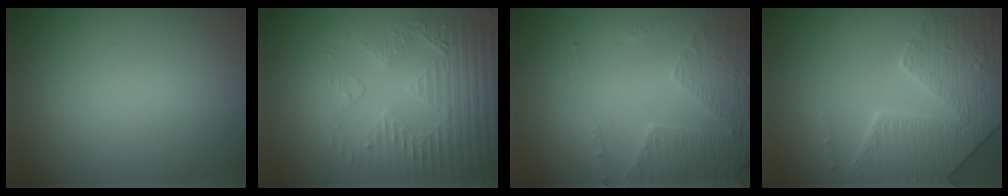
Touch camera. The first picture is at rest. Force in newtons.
{"total": 5.1, "press": 3.5, "slide": 3.8}
{"total": 4.6, "press": 3.4, "slide": 3.1}
{"total": 6.6, "press": 5.7, "slide": 3.4}